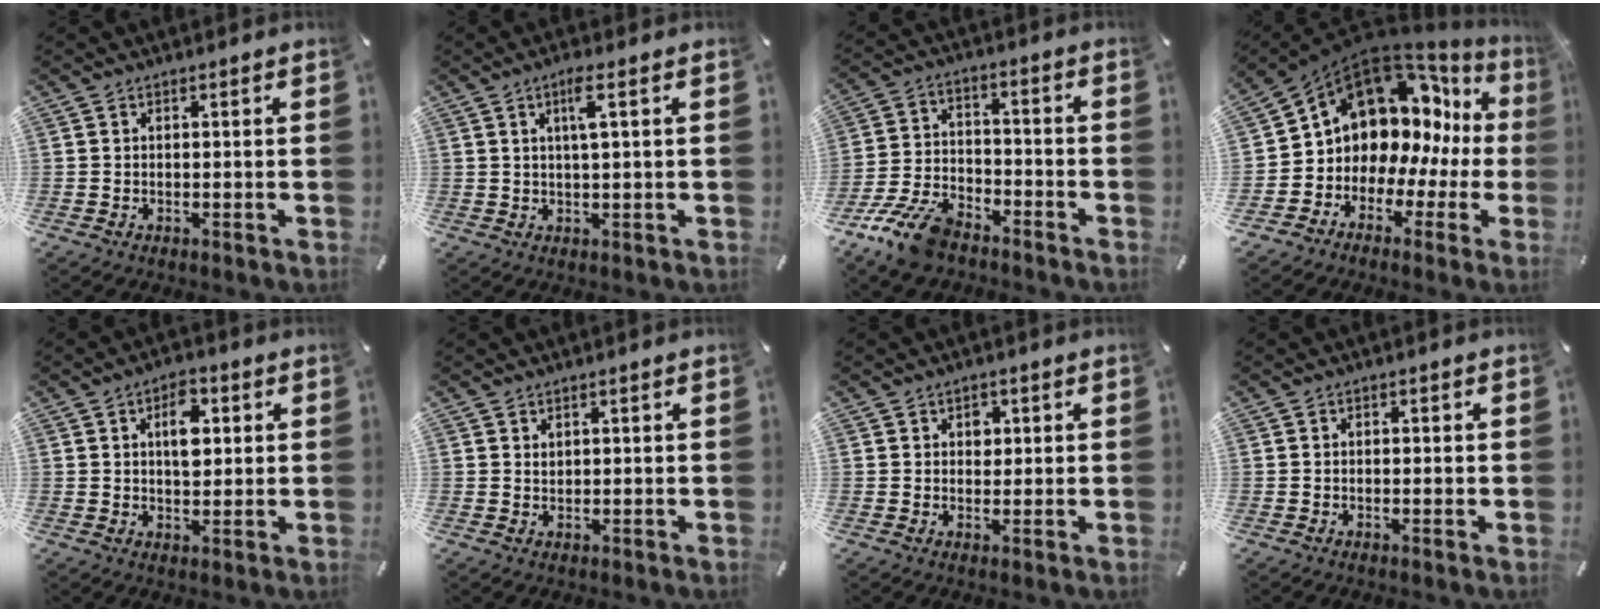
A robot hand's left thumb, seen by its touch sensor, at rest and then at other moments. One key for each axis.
{"total": 4.6, "fx": 1.6, "fy": 0.7, "fz": 4.2, "tx": -0.085, "ty": 0.002, "tz": 0.024}
{"total": 12.8, "fx": -9.3, "fy": 5.8, "fz": 6.5, "tx": -0.126, "ty": 0.053, "tz": -0.173}
{"total": 12.8, "fx": 5.1, "fy": 10.1, "fz": 6.0, "tx": -0.101, "ty": -0.065, "tz": 0.099}
{"total": 7.2, "fx": 1.8, "fy": 4.3, "fz": 5.5, "tx": -0.066, "ty": -0.006, "tz": 0.022}
{"total": 1.1, "fx": 0.6, "fy": 0.9, "fz": 0.3, "tx": -0.007, "ty": 0.001, "tz": 0.012}
{"total": 2.8, "fx": 0.7, "fy": 2.3, "fz": 1.4, "tx": 0.001, "ty": -0.006, "tz": 0.003}
{"total": 1.1, "fx": -0.3, "fy": 0.8, "fz": 0.7, "tx": -0.013, "ty": 0.003, "tz": -0.007}